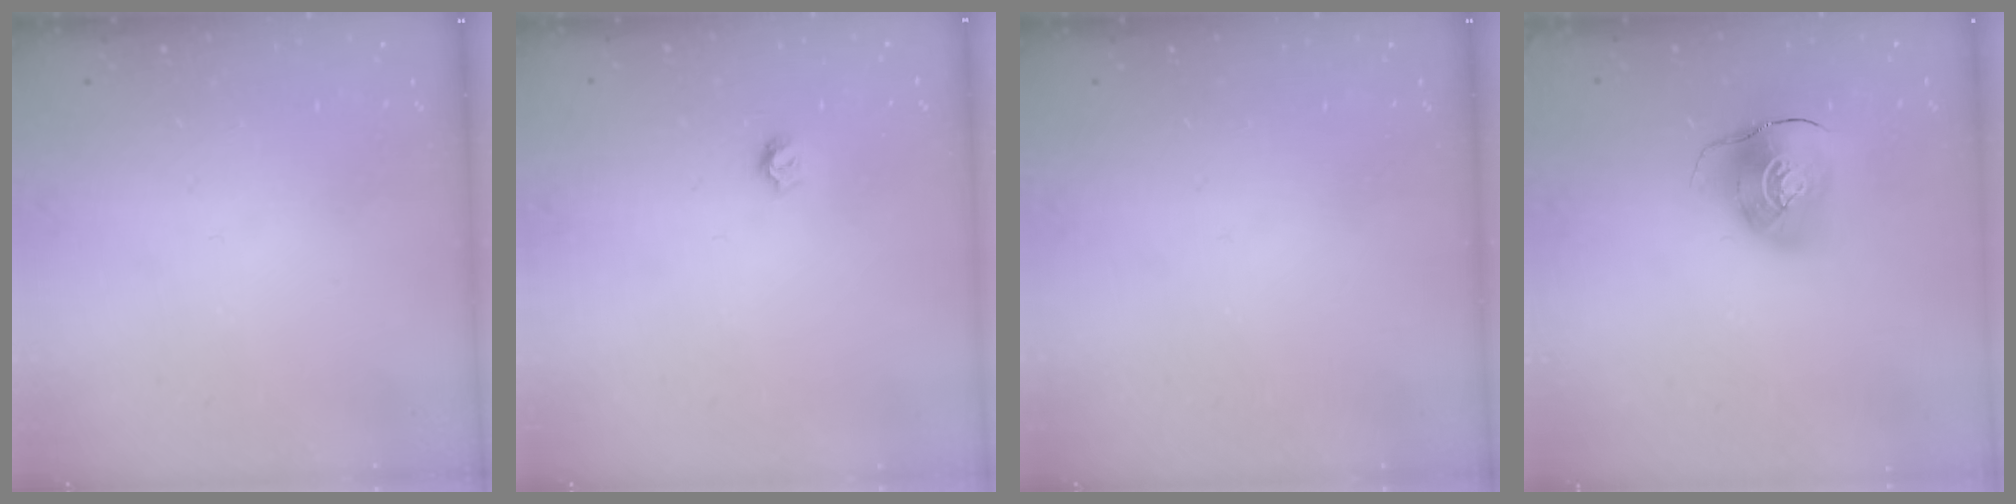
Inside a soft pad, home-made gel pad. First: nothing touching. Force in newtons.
{"total": 5.1, "press": 5.1, "slide": 0.4}
{"total": 0.0}
{"total": 11.3, "press": 11.2, "slide": 1.4}